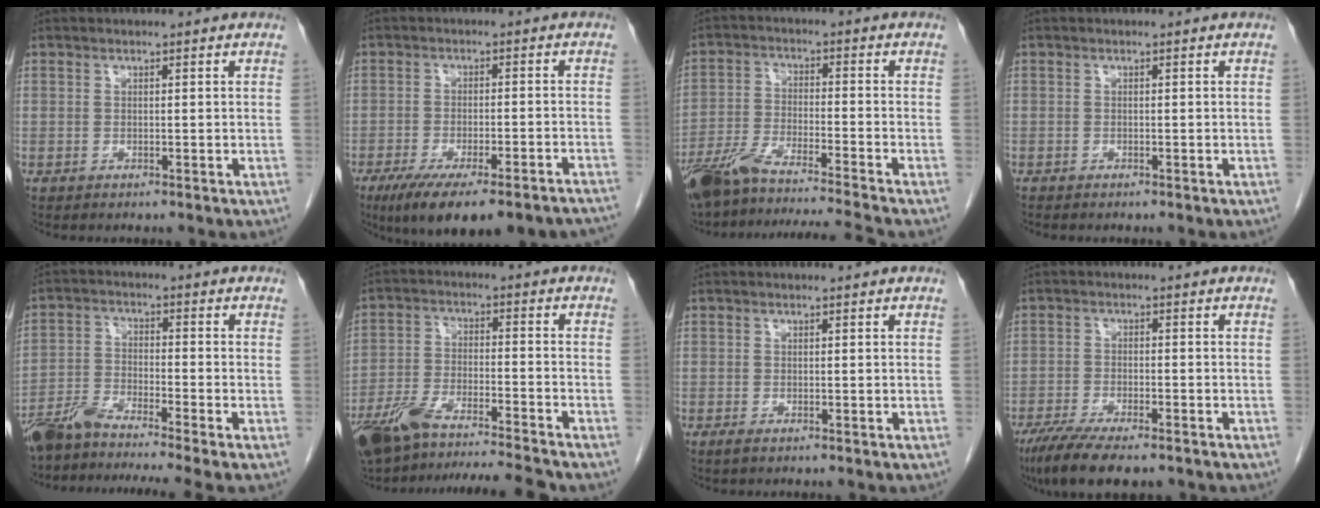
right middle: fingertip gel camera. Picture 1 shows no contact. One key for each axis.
{"total": 18.3, "fx": -14.7, "fy": 3.3, "fz": 10.4, "tx": -0.121, "ty": -0.014, "tz": -0.200}
{"total": 14.7, "fx": -13.2, "fy": -1.5, "fz": 6.3, "tx": -0.111, "ty": -0.011, "tz": -0.222}
{"total": 0.6, "fx": -0.5, "fy": 0.2, "fz": 0.2, "tx": -0.005, "ty": -0.001, "tz": -0.008}
{"total": 8.7, "fx": -7.7, "fy": -1.2, "fz": 4.0, "tx": -0.073, "ty": -0.012, "tz": -0.138}
{"total": 14.7, "fx": -13.0, "fy": 0.6, "fz": 6.9, "tx": -0.136, "ty": -0.002, "tz": -0.220}
{"total": 0.6, "fx": -0.4, "fy": 0.1, "fz": 0.5, "tx": -0.011, "ty": -0.003, "tz": -0.005}
{"total": 10.7, "fx": -8.1, "fy": 2.7, "fz": 6.5, "tx": -0.104, "ty": -0.019, "tz": -0.129}